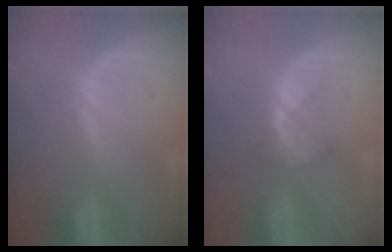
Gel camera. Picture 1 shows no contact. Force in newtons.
{"total": 2.7, "press": 2.6, "slide": 0.6}